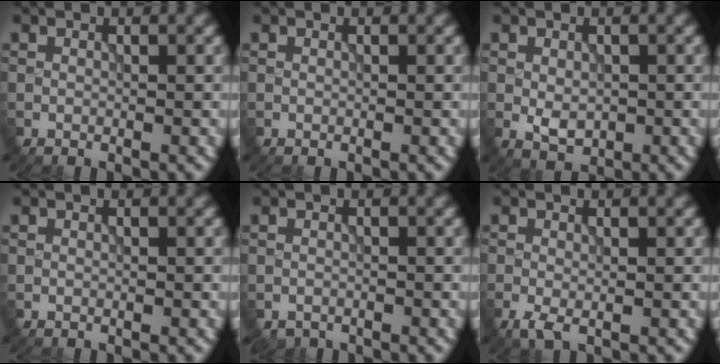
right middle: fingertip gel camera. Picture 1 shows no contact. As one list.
[{"total": 0.0}, {"total": 2.6, "force": [-0.4, 1.7, 1.9], "torque": [-0.033, -0.005, -0.004]}, {"total": 0.0}, {"total": 0.9, "force": [-0.8, 0.4, -0.1], "torque": [0.003, -0.005, -0.015]}, {"total": 1.6, "force": [-0.7, 0.6, 1.3], "torque": [-0.031, -0.007, -0.015]}]